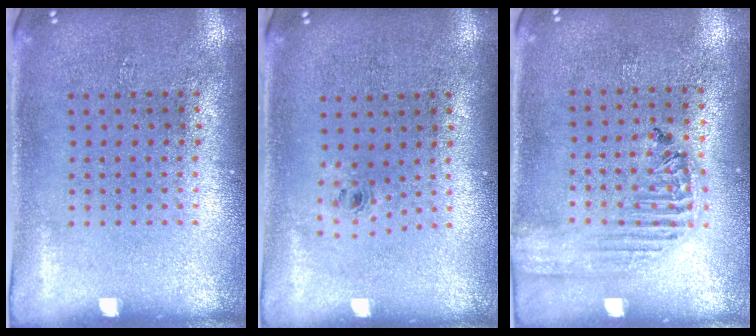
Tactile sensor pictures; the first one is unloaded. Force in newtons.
{"total": 0.5, "press": 0.2, "slide": 0.5}
{"total": 1.7, "press": 1.6, "slide": 0.6}